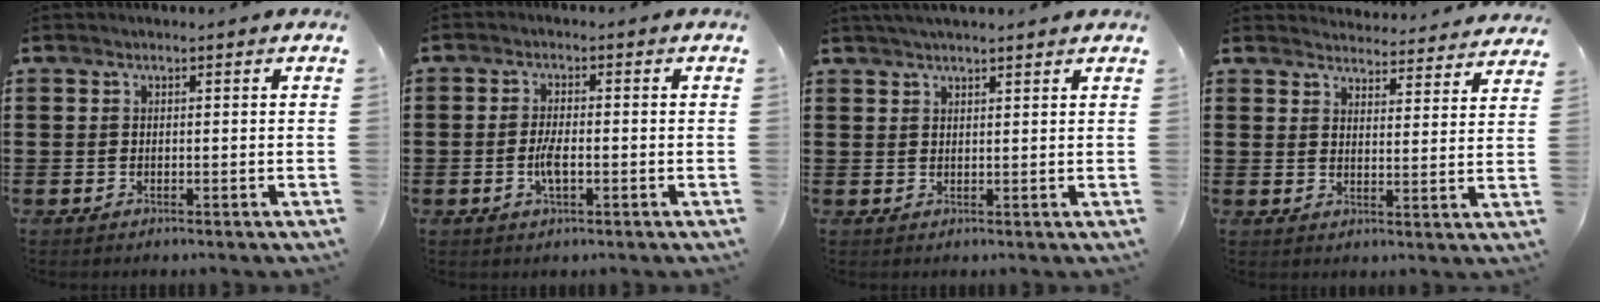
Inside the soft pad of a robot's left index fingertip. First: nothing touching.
{"total": 3.8, "force": [-0.8, 1.2, 3.5], "torque": [-0.068, 0.000, -0.016]}
{"total": 2.1, "force": [1.9, 0.1, 0.9], "torque": [-0.021, 0.004, 0.035]}
{"total": 4.1, "force": [4.1, 0.1, 0.1], "torque": [-0.011, -0.029, 0.071]}